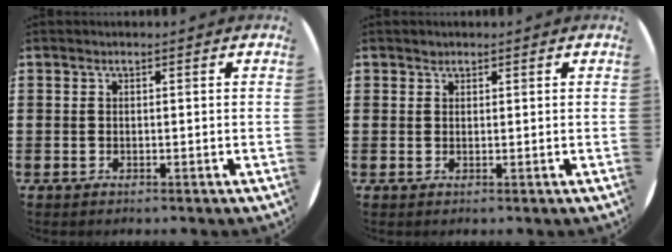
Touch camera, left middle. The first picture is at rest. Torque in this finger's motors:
{"motor_torque": [0.32, -0.13, 0.00, 0.00]}